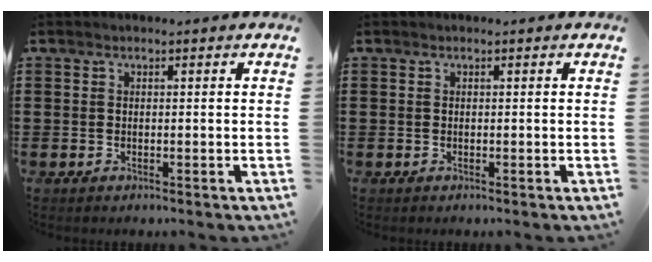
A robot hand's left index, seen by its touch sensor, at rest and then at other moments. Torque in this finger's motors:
{"motor_torque": [0.00, 0.00, 0.00, 0.00]}